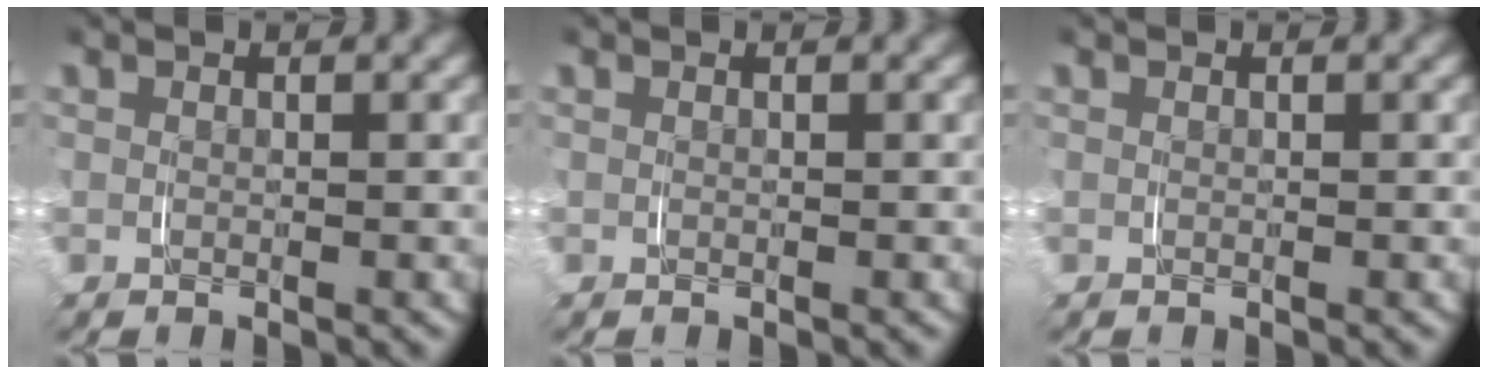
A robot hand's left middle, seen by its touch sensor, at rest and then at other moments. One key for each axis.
{"total": 0.0}
{"total": 0.0}